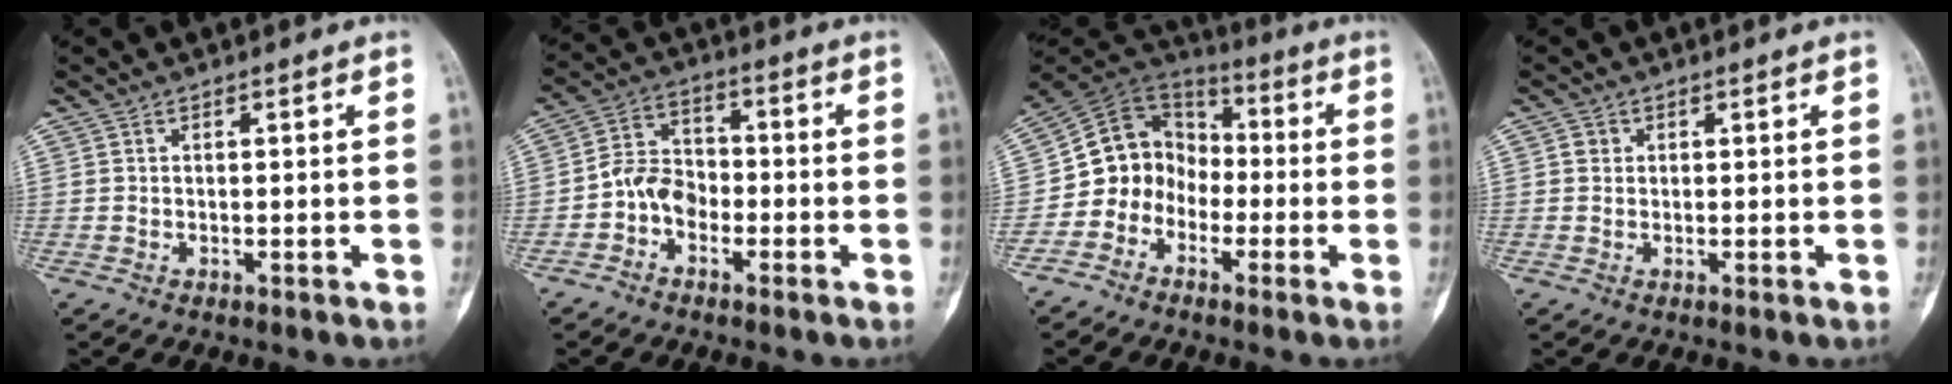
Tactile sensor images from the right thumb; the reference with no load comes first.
{"total": 6.9, "force": [-2.6, 5.2, 3.7], "torque": [-0.050, 0.032, -0.060]}
{"total": 10.7, "force": [-3.6, 9.4, 3.7], "torque": [-0.026, 0.079, -0.077]}
{"total": 1.2, "force": [0.3, 1.1, 0.4], "torque": [-0.002, 0.001, 0.003]}